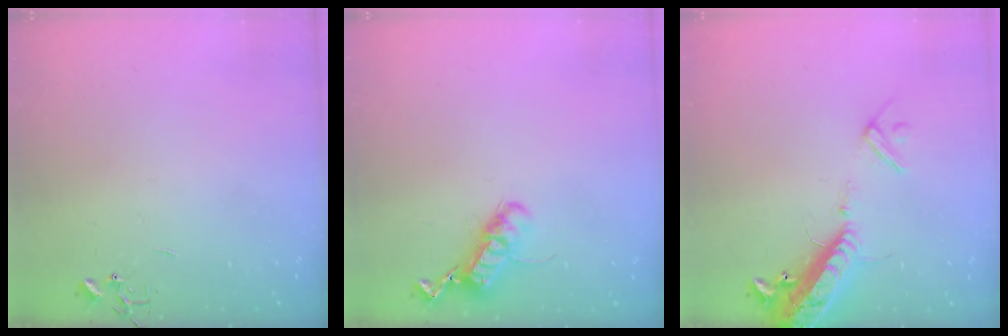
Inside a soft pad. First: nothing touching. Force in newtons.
{"total": 12.2, "press": 12.2, "slide": 0.9}
{"total": 16.4, "press": 16.1, "slide": 3.1}